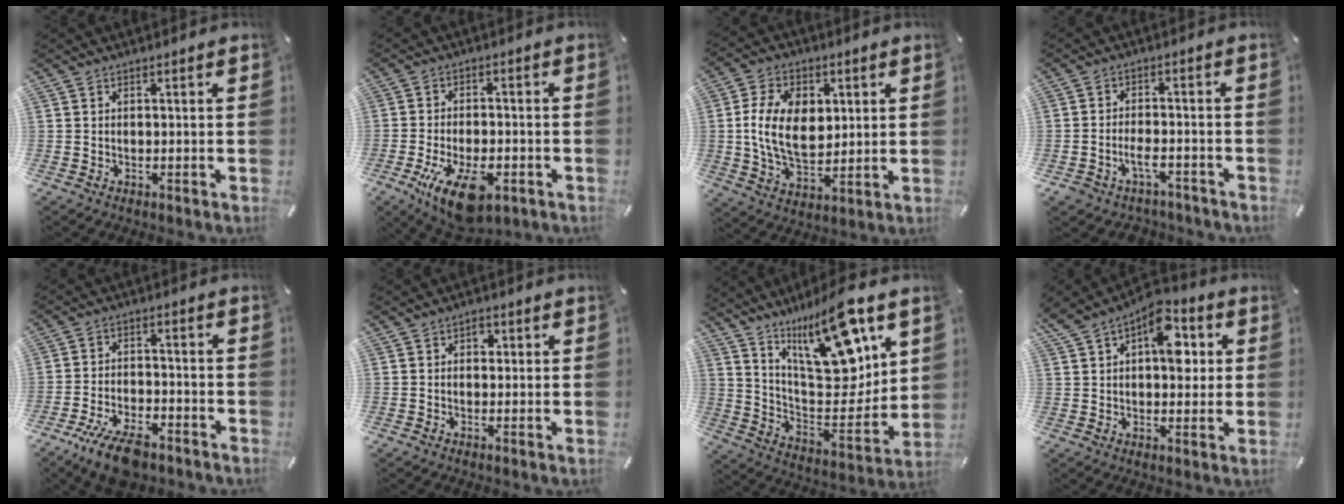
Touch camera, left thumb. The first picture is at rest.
{"total": 13.3, "force": [-5.9, 6.6, 9.9], "torque": [-0.186, 0.015, -0.096]}
{"total": 13.8, "force": [1.8, 9.3, 10.1], "torque": [-0.202, 0.006, 0.031]}
{"total": 5.6, "force": [-3.0, 3.4, 3.2], "torque": [-0.069, 0.009, -0.056]}
{"total": 9.8, "force": [-6.7, 4.2, 5.8], "torque": [-0.111, 0.034, -0.123]}
{"total": 2.1, "force": [0.4, 1.7, 1.1], "torque": [-0.009, 0.003, 0.000]}
{"total": 20.9, "force": [12.8, 7.8, 14.6], "torque": [-0.221, -0.085, 0.211]}
{"total": 11.8, "force": [4.0, 7.4, 8.3], "torque": [-0.100, -0.013, 0.066]}